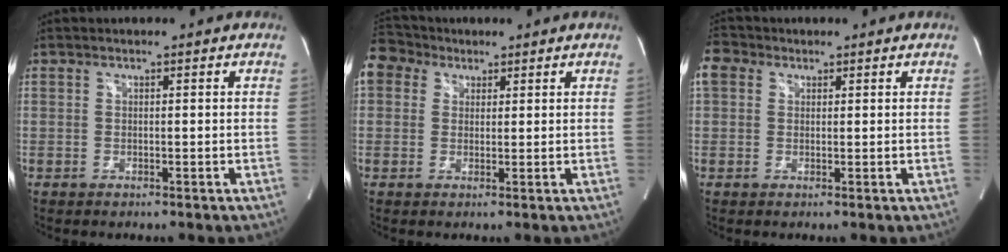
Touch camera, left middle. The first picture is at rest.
{"total": 6.1, "force": [3.7, 4.7, 1.5], "torque": [-0.034, 0.040, 0.076]}
{"total": 3.8, "force": [1.7, 3.0, 1.6], "torque": [-0.046, 0.025, 0.033]}